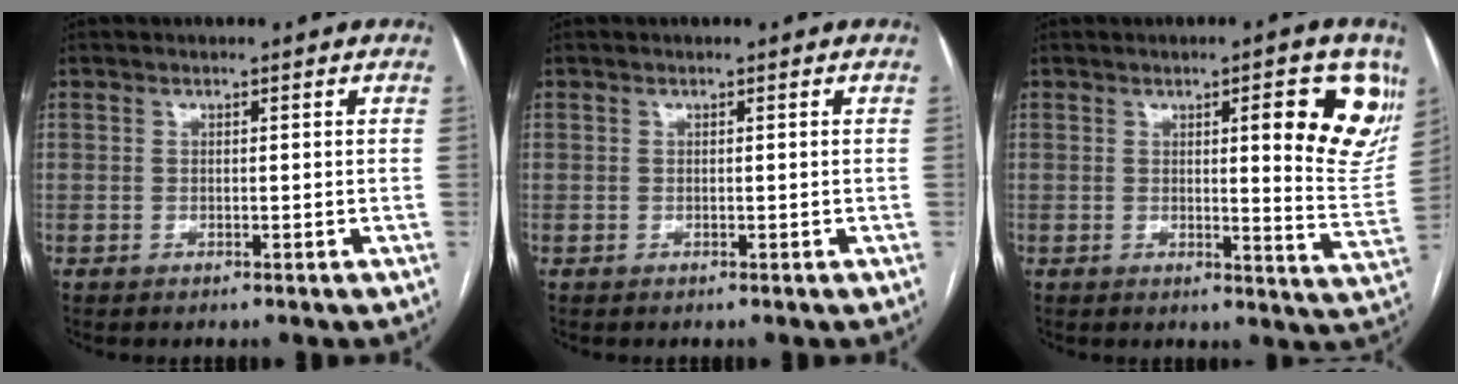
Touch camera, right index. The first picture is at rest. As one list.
[{"total": 0.0}, {"total": 12.0, "force": [5.0, 1.7, 10.7], "torque": [-0.108, -0.022, 0.054]}]